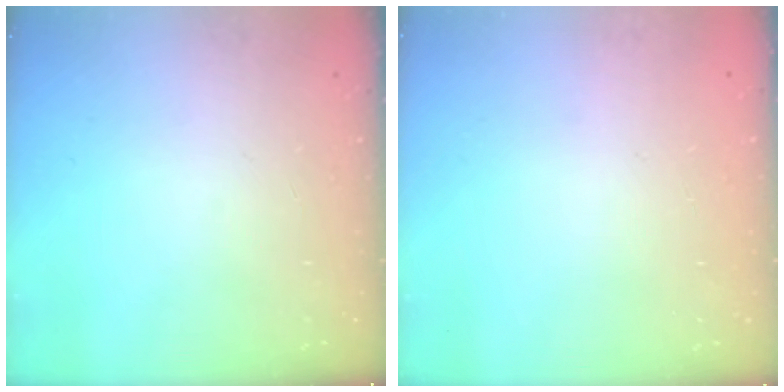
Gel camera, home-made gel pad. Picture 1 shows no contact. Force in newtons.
{"total": 0.0}